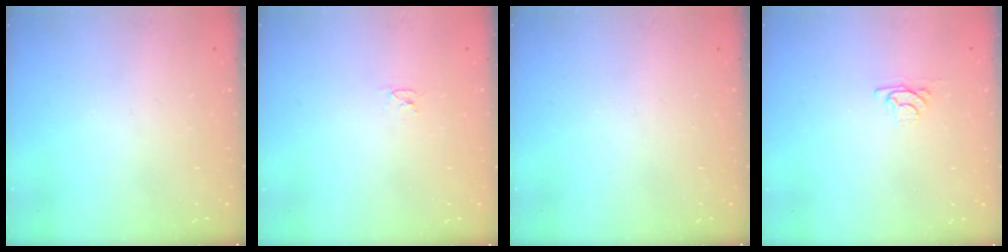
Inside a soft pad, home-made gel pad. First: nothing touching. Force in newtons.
{"total": 2.6, "press": 2.6, "slide": 0.3}
{"total": 0.0}
{"total": 3.8, "press": 3.8, "slide": 0.4}